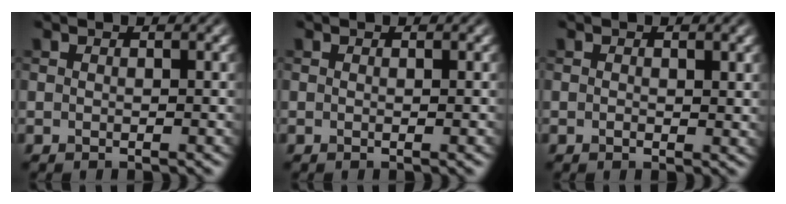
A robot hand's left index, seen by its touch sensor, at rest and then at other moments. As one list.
[{"total": 0.6, "force": [0.0, 0.1, 0.5], "torque": [-0.004, 0.000, -0.001]}, {"total": 1.2, "force": [0.1, 0.6, 1.0], "torque": [-0.012, -0.004, 0.002]}]